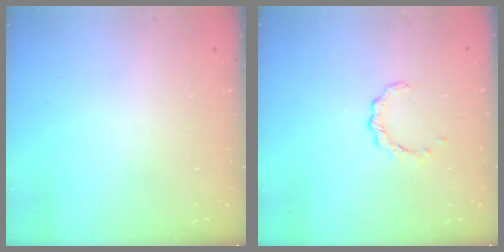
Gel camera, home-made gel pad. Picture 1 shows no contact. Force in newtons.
{"total": 2.4, "press": 2.4, "slide": 0.4}